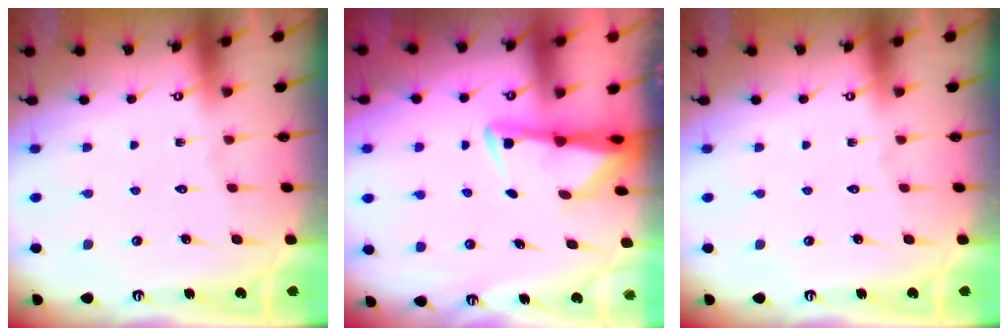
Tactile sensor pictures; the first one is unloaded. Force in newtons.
{"total": 2.8, "press": 2.8, "slide": 0.4}
{"total": 0.0}